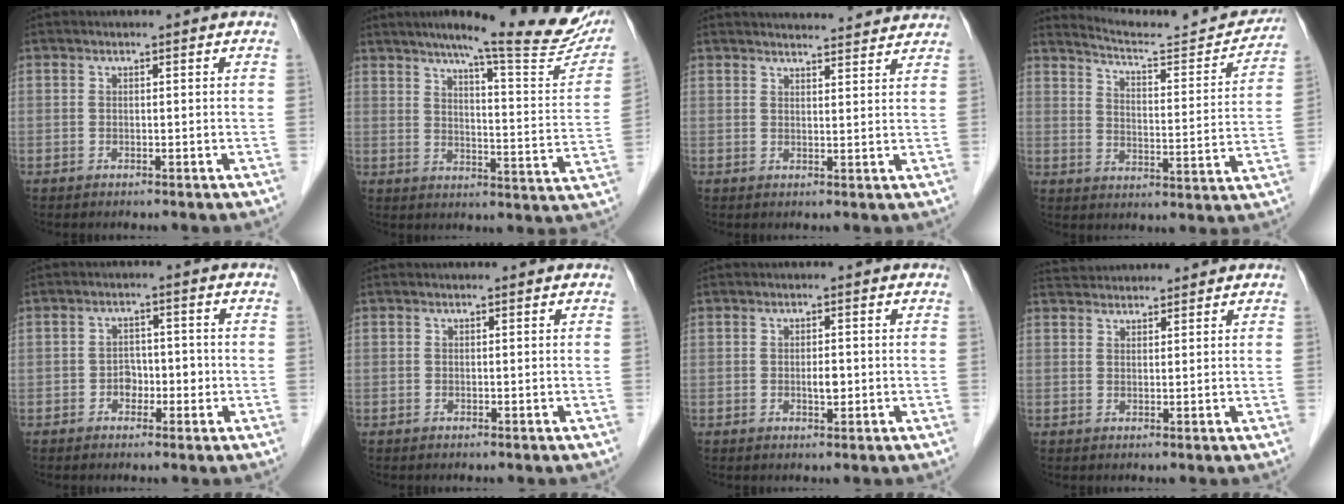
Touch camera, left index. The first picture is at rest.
{"total": 22.1, "force": [17.9, 2.0, 12.8], "torque": [-0.170, -0.028, 0.221]}
{"total": 12.3, "force": [11.9, 1.4, 3.0], "torque": [-0.030, 0.017, 0.137]}
{"total": 14.5, "force": [14.3, 0.1, 2.7], "torque": [-0.046, -0.040, 0.192]}
{"total": 3.0, "force": [-1.0, 2.2, 1.9], "torque": [-0.022, 0.011, -0.016]}
{"total": 0.0}
{"total": 1.7, "force": [-0.2, 0.7, 1.5], "torque": [-0.026, -0.001, -0.003]}
{"total": 5.2, "force": [5.1, 0.7, 0.8], "torque": [-0.016, 0.039, 0.083]}